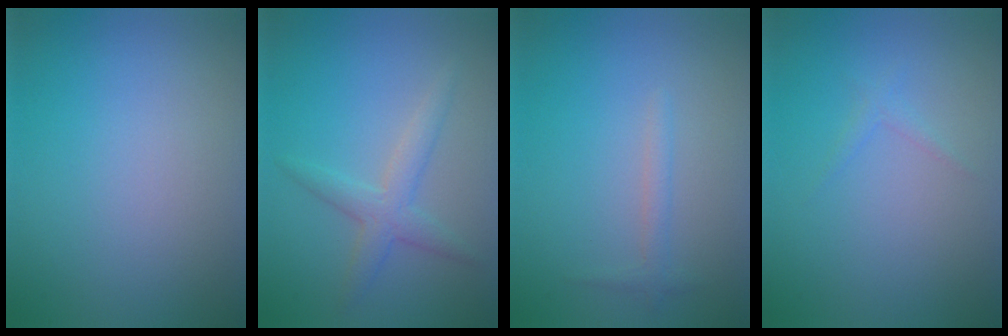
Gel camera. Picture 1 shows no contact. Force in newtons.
{"total": 2.6, "press": 2.6, "slide": 0.2}
{"total": 1.1, "press": 1.1, "slide": 0.1}
{"total": 0.7, "press": 0.7, "slide": 0.0}